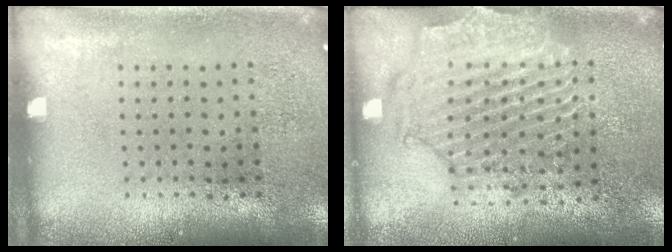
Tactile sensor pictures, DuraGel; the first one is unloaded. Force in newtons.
{"total": 2.3, "press": 2.1, "slide": 0.8}